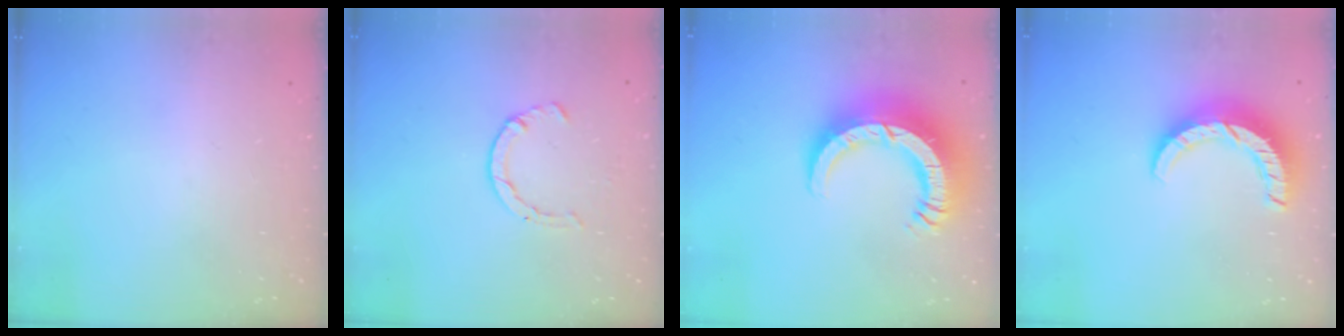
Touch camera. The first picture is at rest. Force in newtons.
{"total": 2.1, "press": 2.1, "slide": 0.5}
{"total": 15.0, "press": 14.9, "slide": 1.6}
{"total": 12.8, "press": 12.8, "slide": 0.7}